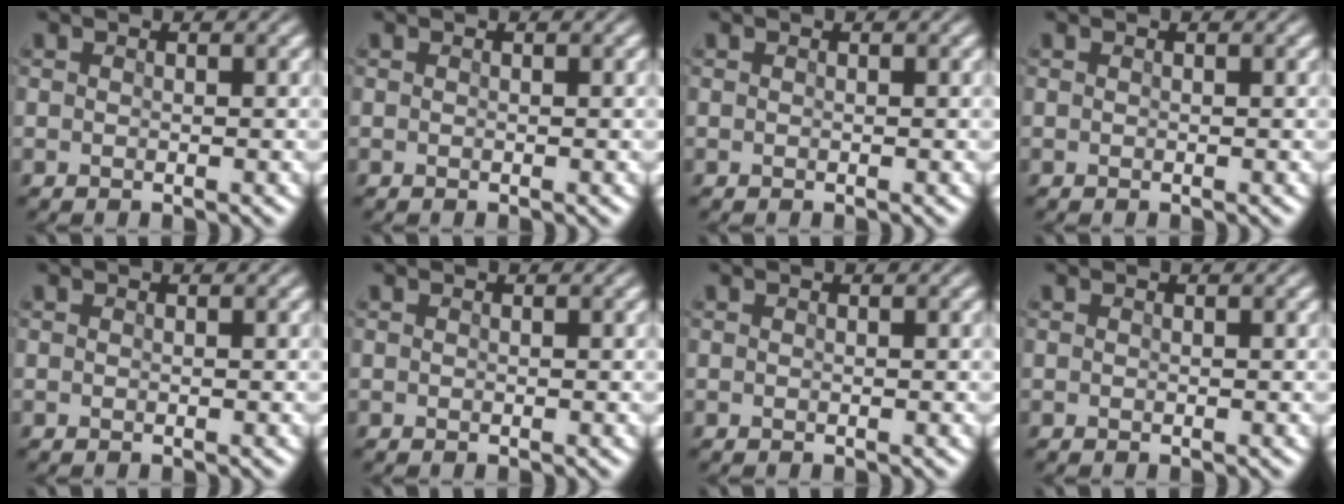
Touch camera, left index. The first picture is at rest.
{"total": 0.0}
{"total": 0.0}
{"total": 0.0}
{"total": 0.0}
{"total": 0.0}
{"total": 0.0}
{"total": 0.0}